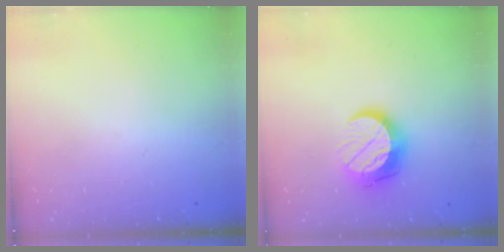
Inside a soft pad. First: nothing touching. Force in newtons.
{"total": 12.7, "press": 12.7, "slide": 0.8}